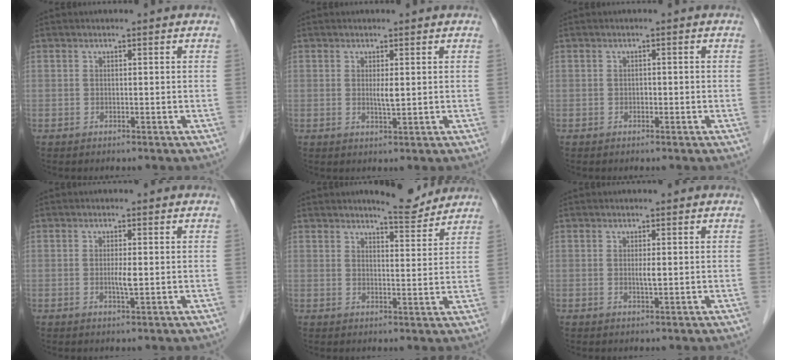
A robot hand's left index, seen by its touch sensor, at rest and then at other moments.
{"total": 1.6, "force": [0.2, 0.2, 1.6], "torque": [-0.031, -0.007, 0.006]}
{"total": 0.6, "force": [-0.4, 0.4, 0.3], "torque": [-0.002, 0.000, -0.008]}
{"total": 1.9, "force": [-0.2, 0.2, 1.8], "torque": [-0.037, -0.006, -0.003]}
{"total": 5.6, "force": [5.4, 0.9, 1.4], "torque": [-0.024, -0.015, 0.071]}
{"total": 1.1, "force": [0.0, 0.1, 1.1], "torque": [-0.026, -0.005, 0.001]}